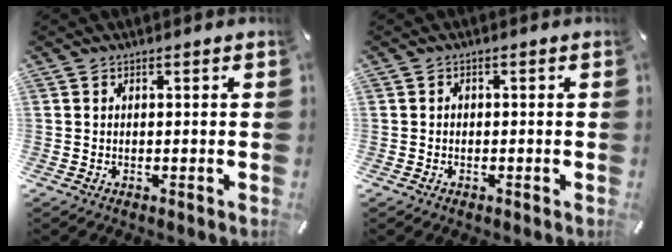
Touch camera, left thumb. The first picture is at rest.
{"total": 1.0, "force": [-0.5, 0.9, 0.3], "torque": [-0.005, 0.004, -0.013]}